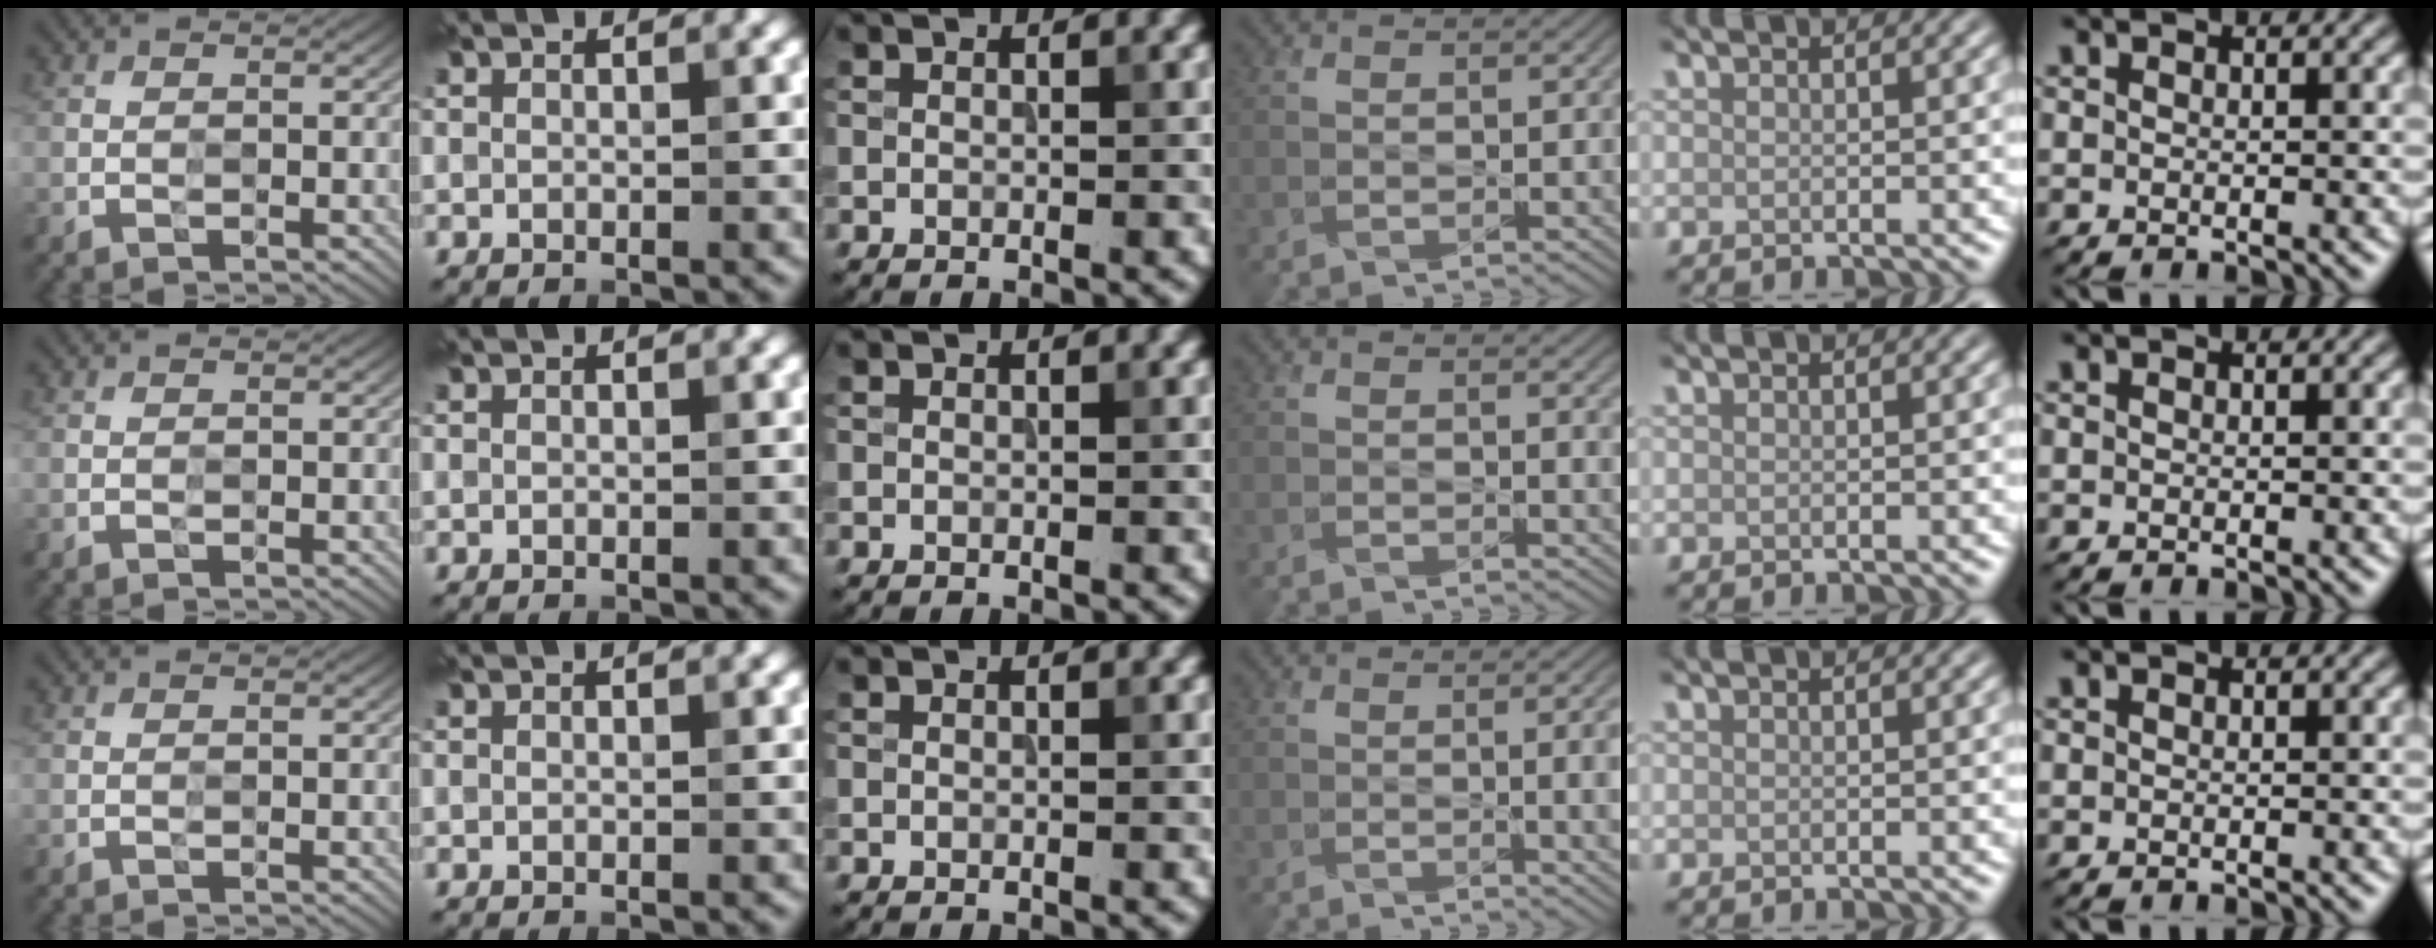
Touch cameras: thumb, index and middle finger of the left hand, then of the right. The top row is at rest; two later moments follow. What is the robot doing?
{"motion": "press", "object": "grip strengthener"}